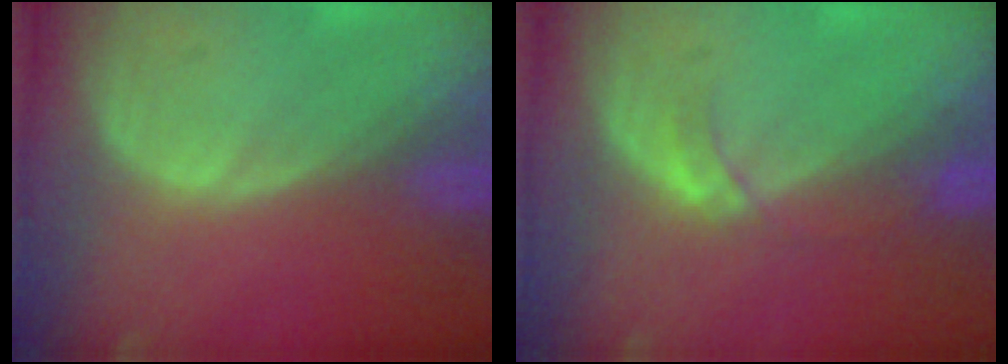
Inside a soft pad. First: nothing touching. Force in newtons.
{"total": 2.7, "press": 2.4, "slide": 1.3}